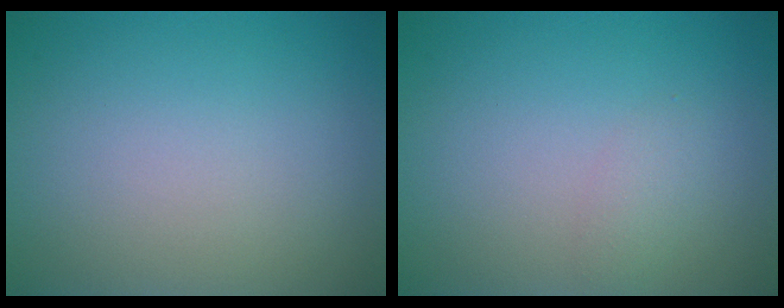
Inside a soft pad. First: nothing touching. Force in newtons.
{"total": 1.0, "press": 1.0, "slide": 0.1}